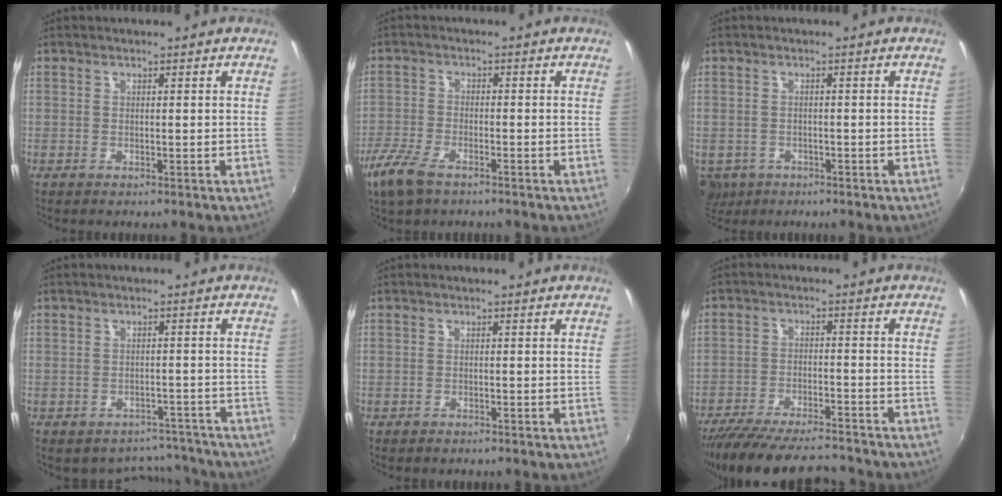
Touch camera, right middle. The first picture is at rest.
{"total": 7.6, "force": [-5.3, 3.0, 4.6], "torque": [-0.123, -0.018, -0.108]}
{"total": 7.6, "force": [-3.6, 5.8, 3.4], "torque": [-0.087, -0.021, -0.049]}
{"total": 6.6, "force": [-5.4, 3.8, 0.1], "torque": [0.002, 0.030, -0.058]}
{"total": 0.9, "force": [-0.7, 0.5, 0.1], "torque": [-0.007, -0.002, -0.012]}
{"total": 16.9, "force": [-14.9, 3.4, 7.3], "torque": [-0.154, -0.025, -0.233]}